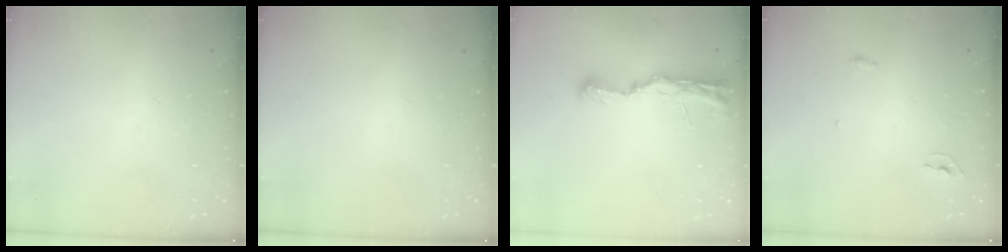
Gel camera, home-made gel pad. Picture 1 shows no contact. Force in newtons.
{"total": 0.0}
{"total": 8.8, "press": 8.7, "slide": 0.9}
{"total": 5.6, "press": 3.9, "slide": 4.1}